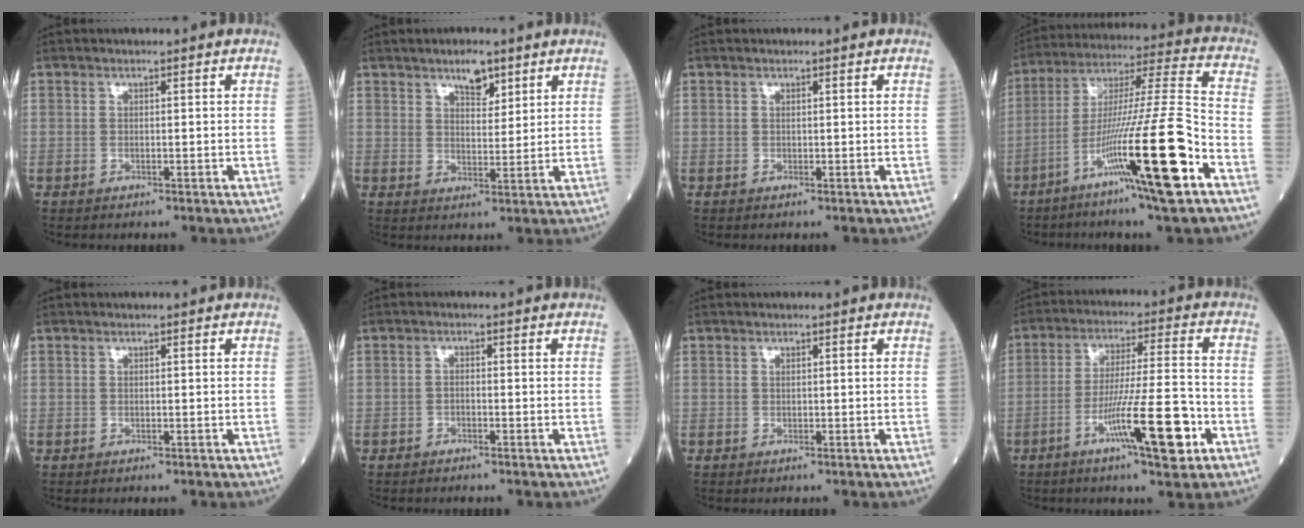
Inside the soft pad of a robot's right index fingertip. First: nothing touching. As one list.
[{"total": 4.5, "force": [3.1, 1.8, 2.7], "torque": [-0.041, 0.003, 0.050]}, {"total": 0.0}, {"total": 20.0, "force": [-8.8, -0.5, 18.0], "torque": [-0.320, -0.022, -0.153]}, {"total": 0.0}, {"total": 0.9, "force": [-0.8, 0.1, 0.4], "torque": [-0.010, 0.000, -0.016]}, {"total": 0.0}, {"total": 12.0, "force": [-5.3, 0.6, 10.7], "torque": [-0.182, -0.008, -0.089]}]